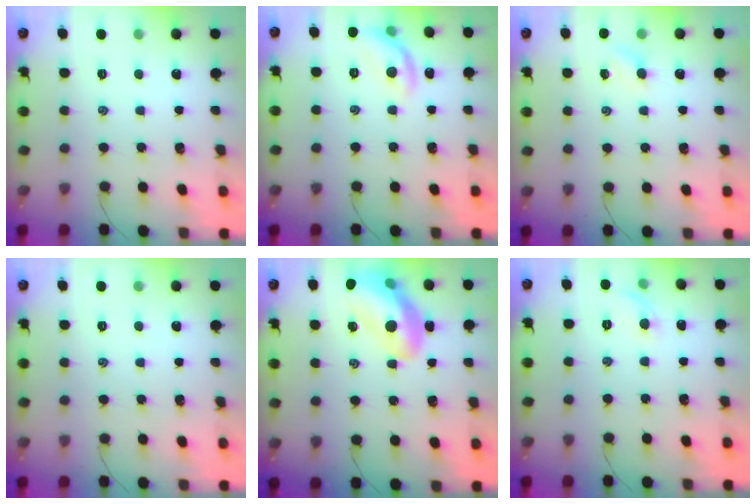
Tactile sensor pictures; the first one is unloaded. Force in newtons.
{"total": 9.6, "press": 9.6, "slide": 0.1}
{"total": 2.8, "press": 2.7, "slide": 0.8}
{"total": 0.0}
{"total": 15.7, "press": 15.2, "slide": 3.9}
{"total": 4.4, "press": 4.2, "slide": 1.5}